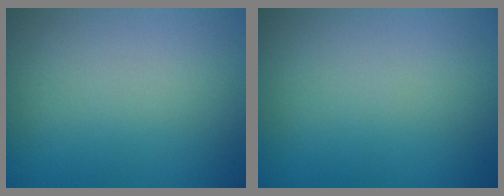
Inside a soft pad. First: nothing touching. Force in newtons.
{"total": 0.0}